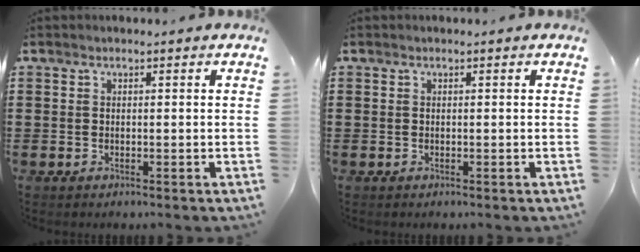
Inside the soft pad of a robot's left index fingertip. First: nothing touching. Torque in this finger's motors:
{"motor_torque": [-0.02, -0.01, 0.00, 0.00]}